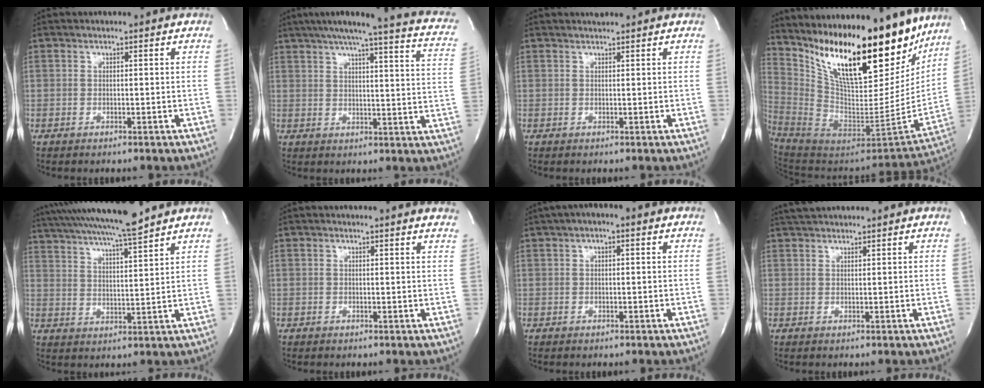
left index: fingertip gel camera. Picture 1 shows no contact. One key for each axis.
{"total": 20.9, "fx": 16.2, "fy": 1.7, "fz": 13.1, "tx": -0.184, "ty": -0.014, "tz": 0.181}
{"total": 0.7, "fx": 0.7, "fy": -0.1, "fz": 0.1, "tx": -0.007, "ty": -0.001, "tz": 0.015}
{"total": 28.9, "fx": 20.1, "fy": 8.8, "fz": 18.8, "tx": -0.331, "ty": -0.026, "tz": 0.323}
{"total": 15.6, "fx": 13.8, "fy": -0.7, "fz": 7.2, "tx": -0.139, "ty": 0.005, "tz": 0.215}
{"total": 3.6, "fx": 3.3, "fy": -0.1, "fz": 1.5, "tx": -0.019, "ty": -0.004, "tz": 0.019}
{"total": 3.9, "fx": 1.6, "fy": 1.4, "fz": 3.2, "tx": -0.057, "ty": 0.018, "tz": 0.018}
{"total": 3.2, "fx": 3.1, "fy": 0.0, "fz": 1.0, "tx": -0.021, "ty": 0.022, "tz": 0.058}